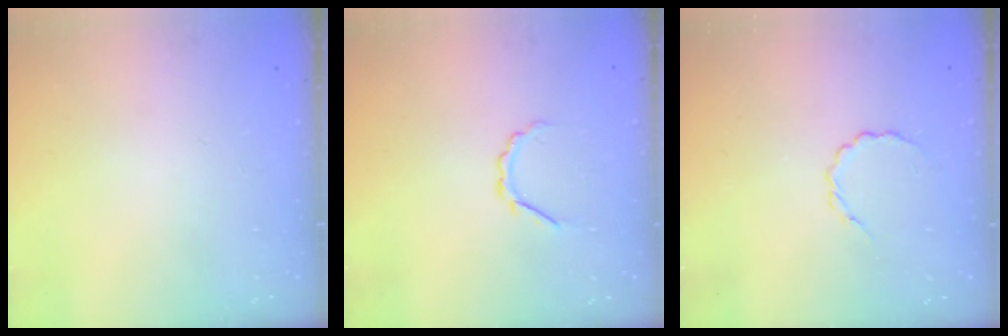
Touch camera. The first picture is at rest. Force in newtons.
{"total": 3.1, "press": 3.0, "slide": 0.7}
{"total": 2.9, "press": 2.7, "slide": 1.0}